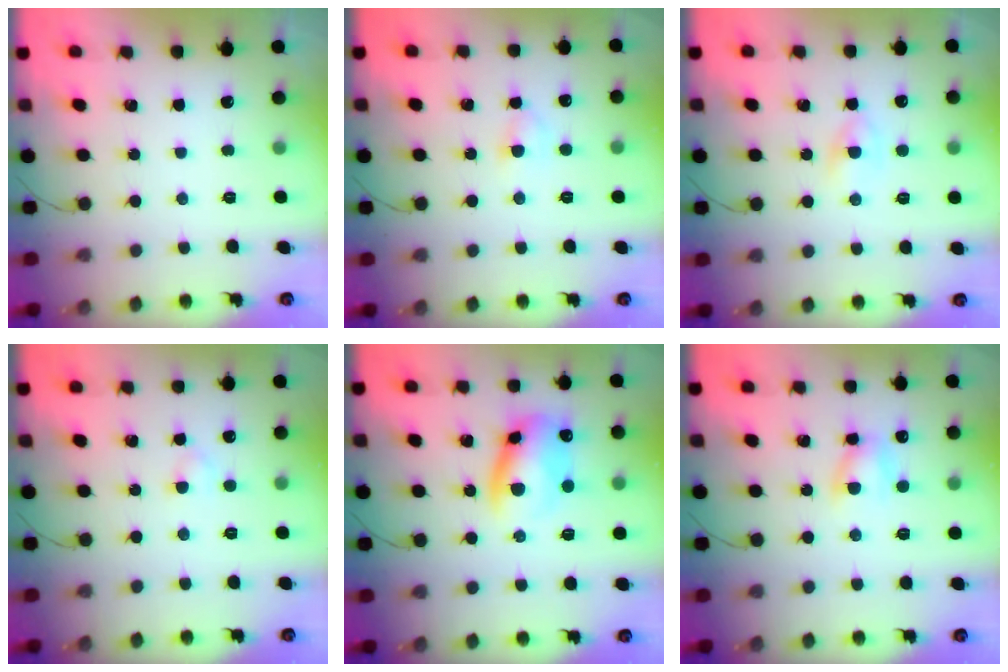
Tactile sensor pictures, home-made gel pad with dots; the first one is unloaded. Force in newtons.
{"total": 3.4, "press": 3.2, "slide": 1.2}
{"total": 3.0, "press": 2.9, "slide": 1.0}
{"total": 2.4, "press": 2.2, "slide": 1.0}
{"total": 10.9, "press": 10.8, "slide": 1.4}
{"total": 5.9, "press": 5.8, "slide": 1.4}